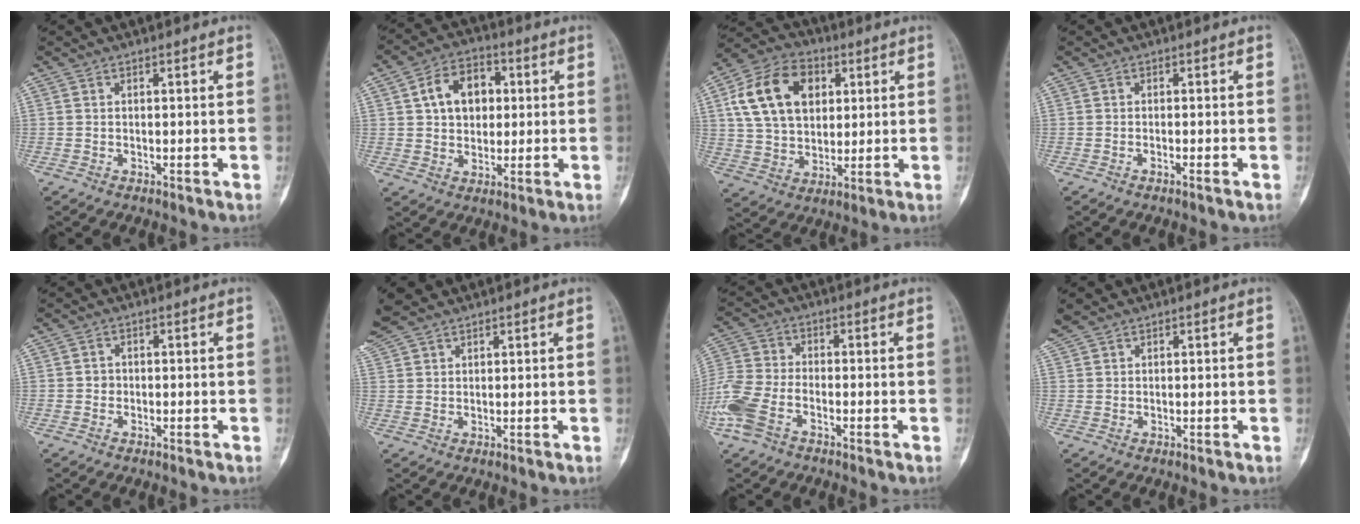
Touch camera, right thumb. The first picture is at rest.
{"total": 10.6, "force": [2.2, 7.7, 7.0], "torque": [-0.084, 0.007, 0.032]}
{"total": 16.7, "force": [4.8, 11.8, 10.8], "torque": [-0.170, 0.003, 0.086]}
{"total": 1.0, "force": [-0.7, 0.0, 0.7], "torque": [-0.016, 0.005, -0.011]}
{"total": 1.0, "force": [-0.3, 0.9, 0.3], "torque": [0.006, 0.006, -0.007]}
{"total": 6.7, "force": [5.3, 2.9, 3.0], "torque": [-0.068, 0.011, 0.115]}
{"total": 10.0, "force": [-4.6, 5.3, 7.0], "torque": [-0.180, 0.014, -0.097]}
{"total": 2.9, "force": [2.4, 1.1, 1.1], "torque": [-0.028, 0.016, 0.053]}